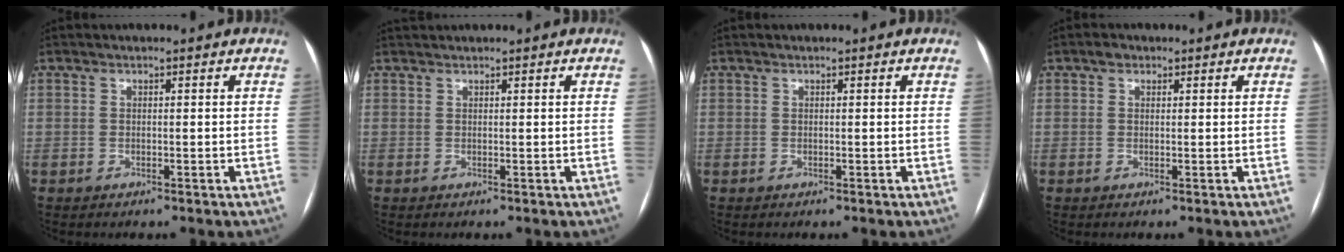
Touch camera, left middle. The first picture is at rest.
{"total": 1.0, "force": [1.0, -0.1, 0.1], "torque": [-0.003, 0.016, 0.025]}
{"total": 0.0}
{"total": 1.2, "force": [0.7, 0.9, 0.4], "torque": [-0.007, 0.007, 0.010]}